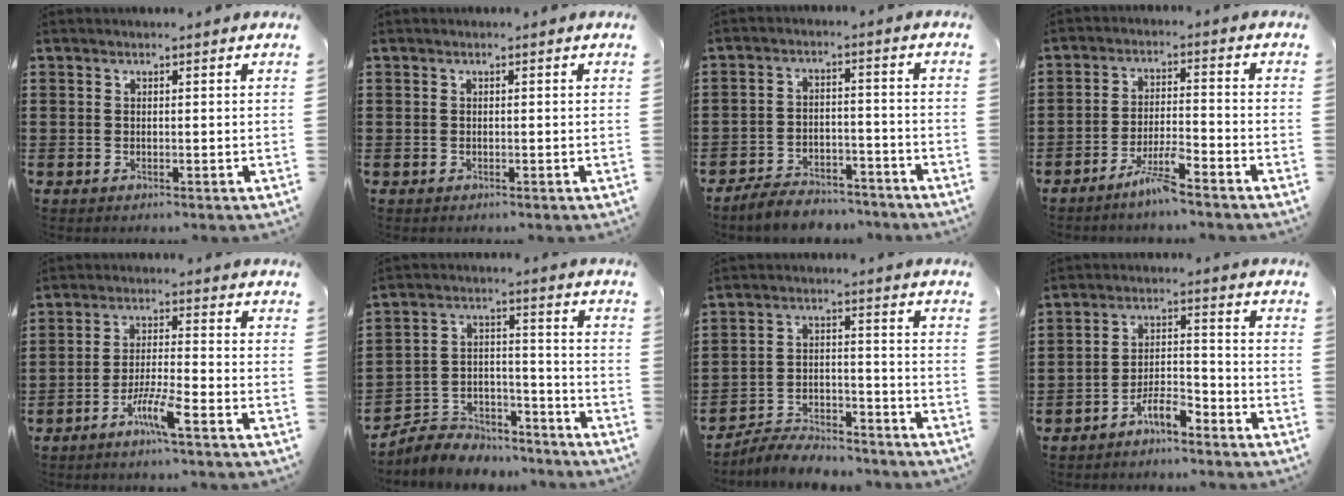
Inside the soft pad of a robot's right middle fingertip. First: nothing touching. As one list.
[{"total": 0.0}, {"total": 5.4, "force": [-5.2, 1.1, 1.0], "torque": [-0.021, 0.012, -0.105]}, {"total": 5.2, "force": [-4.2, 0.2, 3.0], "torque": [-0.064, -0.004, -0.081]}, {"total": 5.6, "force": [-3.7, 0.4, 4.2], "torque": [-0.080, -0.004, -0.069]}, {"total": 6.6, "force": [-6.3, 1.9, 0.1], "torque": [-0.012, 0.012, -0.130]}, {"total": 6.1, "force": [-6.0, 0.8, 0.8], "torque": [-0.016, 0.010, -0.120]}, {"total": 5.3, "force": [-4.7, 1.1, 2.2], "torque": [-0.050, 0.006, -0.097]}]